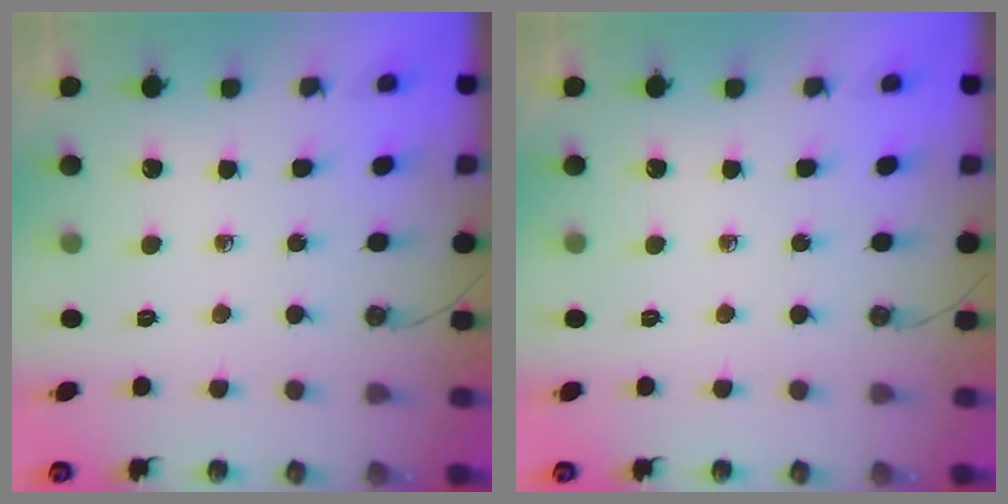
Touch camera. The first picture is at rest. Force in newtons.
{"total": 0.0}